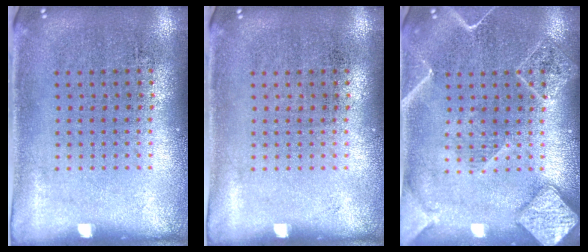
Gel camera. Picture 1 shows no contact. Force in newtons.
{"total": 0.0}
{"total": 3.5, "press": 3.4, "slide": 0.4}